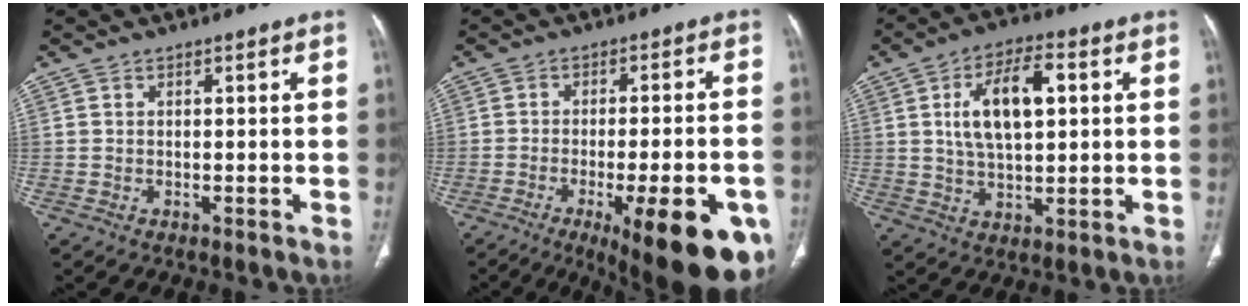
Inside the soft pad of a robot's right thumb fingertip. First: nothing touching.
{"total": 21.8, "force": [-10.1, 6.6, 18.2], "torque": [-0.177, 0.022, -0.129]}
{"total": 11.4, "force": [2.6, 5.7, 9.5], "torque": [-0.157, 0.004, 0.046]}